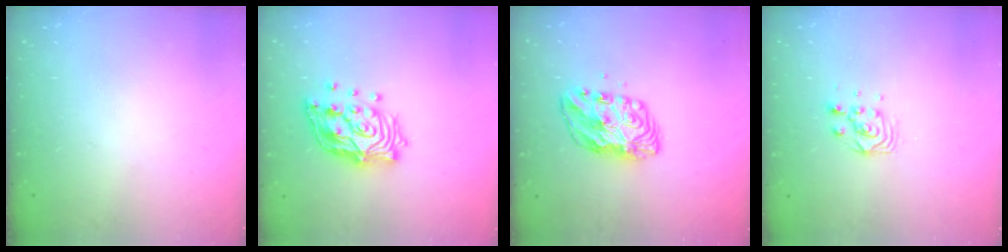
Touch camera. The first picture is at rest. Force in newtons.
{"total": 15.8, "press": 15.8, "slide": 1.0}
{"total": 7.8, "press": 7.7, "slide": 0.6}
{"total": 6.1, "press": 6.1, "slide": 0.3}